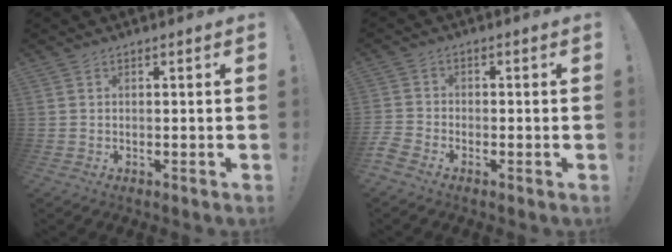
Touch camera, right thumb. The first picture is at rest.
{"total": 3.5, "force": [-2.4, 2.2, 1.3], "torque": [-0.043, 0.000, -0.045]}